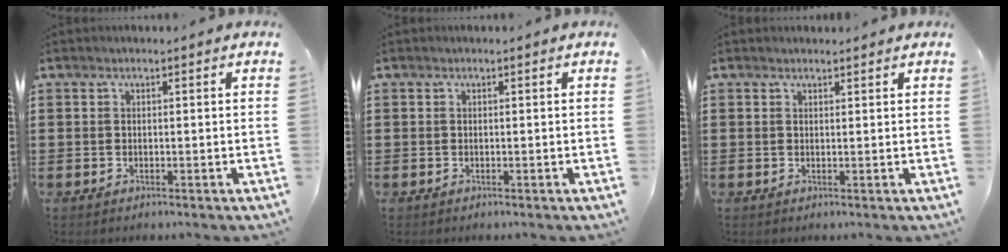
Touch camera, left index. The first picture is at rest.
{"total": 0.0}
{"total": 0.9, "force": [0.9, 0.2, 0.1], "torque": [-0.002, 0.000, 0.017]}